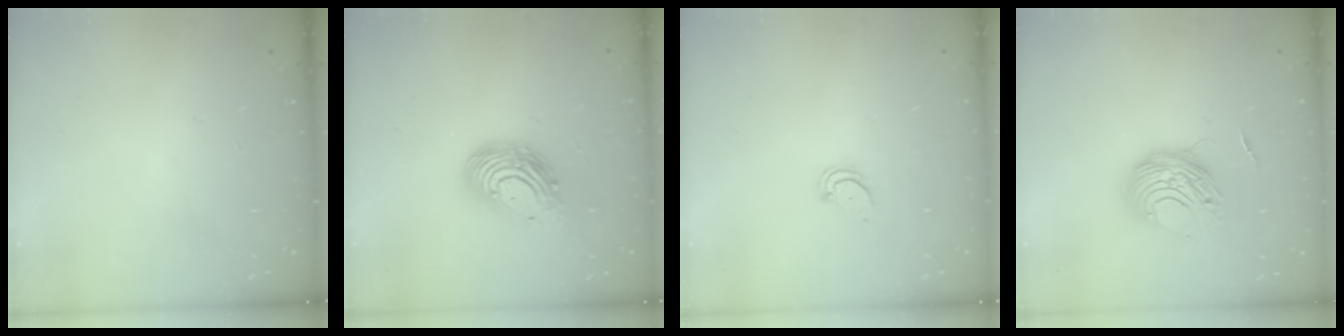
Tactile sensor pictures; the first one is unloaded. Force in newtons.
{"total": 14.0, "press": 14.0, "slide": 1.1}
{"total": 1.4, "press": 1.3, "slide": 0.1}
{"total": 10.0, "press": 10.0, "slide": 0.8}